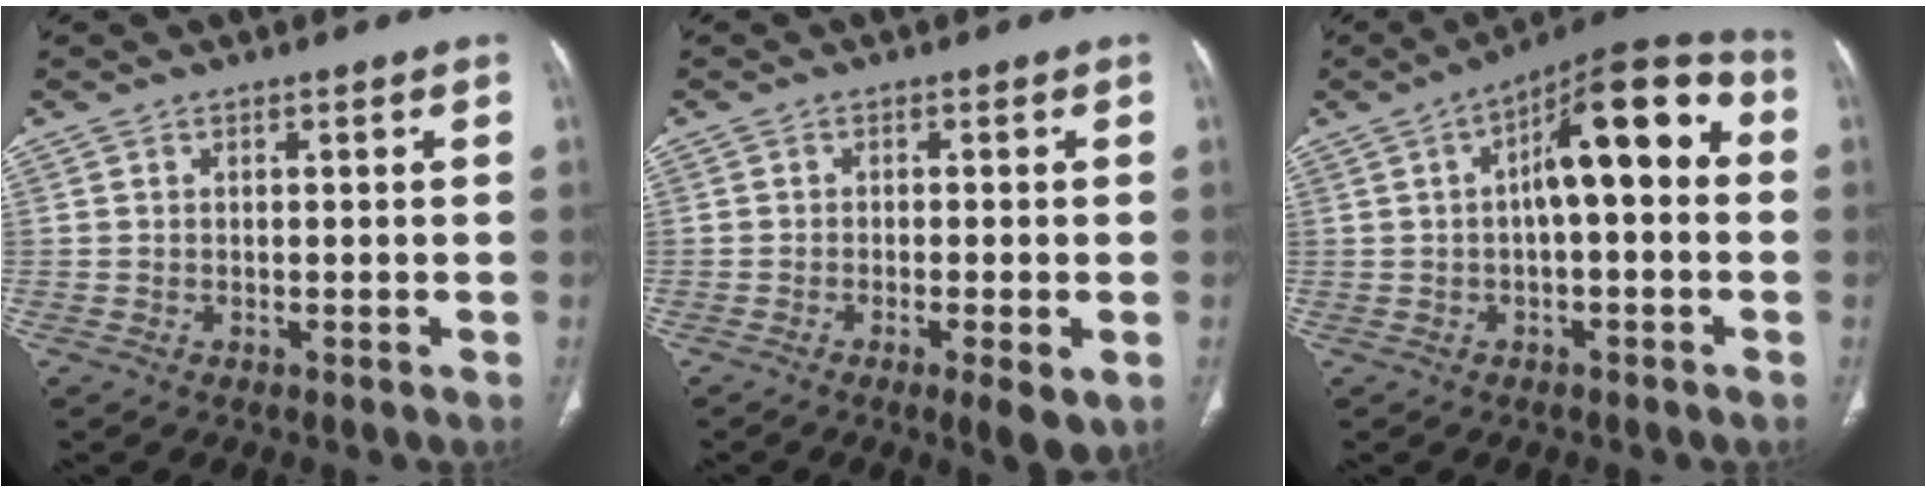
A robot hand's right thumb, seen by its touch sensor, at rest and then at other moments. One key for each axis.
{"total": 5.3, "fx": -2.0, "fy": 1.1, "fz": 4.8, "tx": -0.079, "ty": -0.011, "tz": -0.031}
{"total": 14.4, "fx": 1.6, "fy": 5.4, "fz": 13.2, "tx": -0.176, "ty": 0.044, "tz": 0.016}